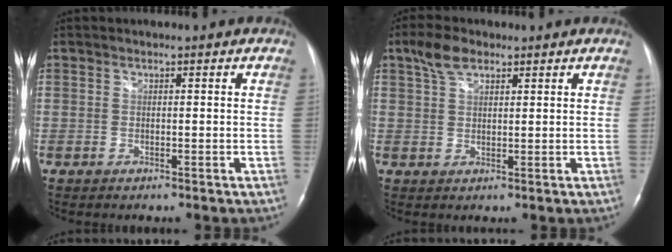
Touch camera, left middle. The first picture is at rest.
{"total": 4.2, "force": [2.7, 2.1, 2.5], "torque": [-0.057, 0.014, 0.056]}